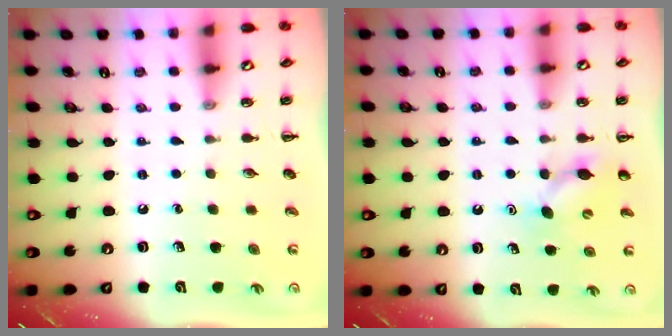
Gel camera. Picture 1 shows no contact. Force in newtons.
{"total": 6.8, "press": 6.7, "slide": 1.3}